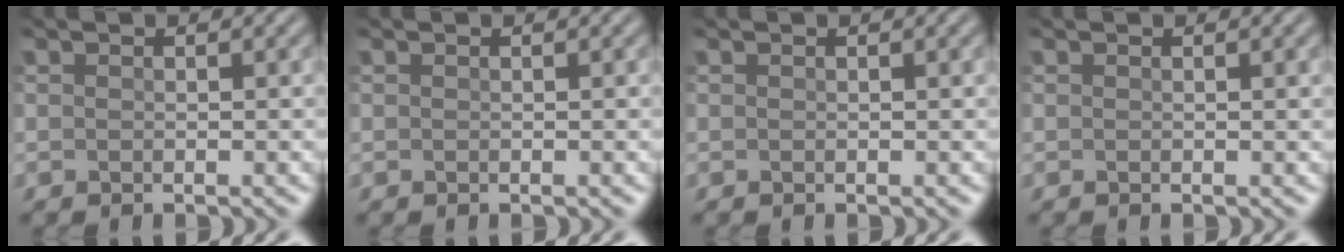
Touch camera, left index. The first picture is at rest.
{"total": 0.0}
{"total": 0.0}
{"total": 0.6, "force": [0.3, 0.1, 0.6], "torque": [-0.005, 0.005, 0.004]}